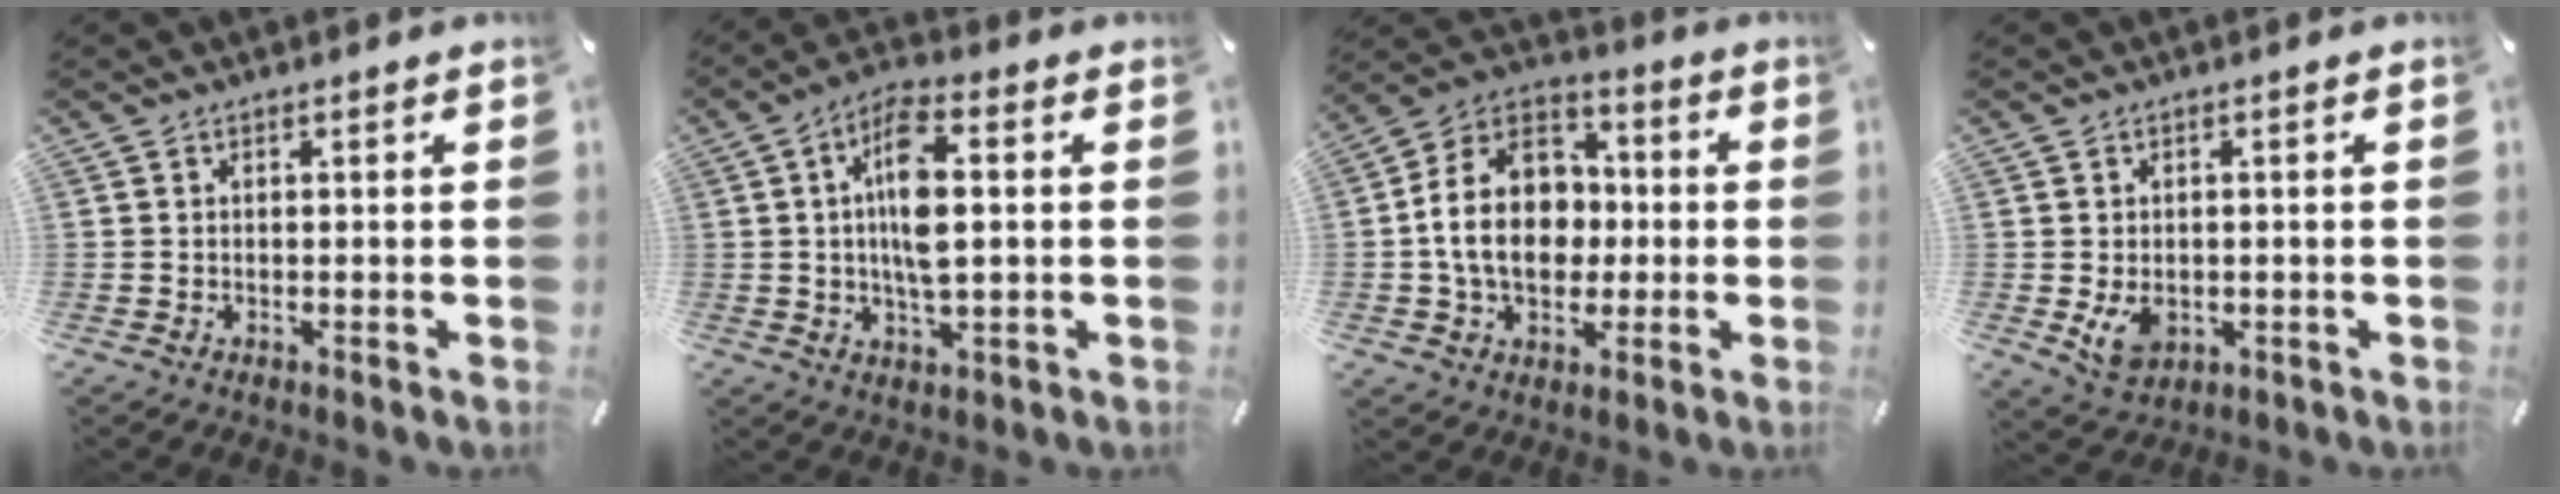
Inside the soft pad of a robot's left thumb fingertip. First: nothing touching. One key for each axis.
{"total": 10.4, "fx": 0.7, "fy": 3.9, "fz": 9.6, "tx": -0.203, "ty": 0.001, "tz": 0.008}
{"total": 16.6, "fx": -1.8, "fy": 13.2, "fz": 9.8, "tx": -0.206, "ty": 0.020, "tz": -0.034}
{"total": 5.2, "fx": -0.7, "fy": 3.9, "fz": 3.3, "tx": -0.059, "ty": -0.006, "tz": -0.013}